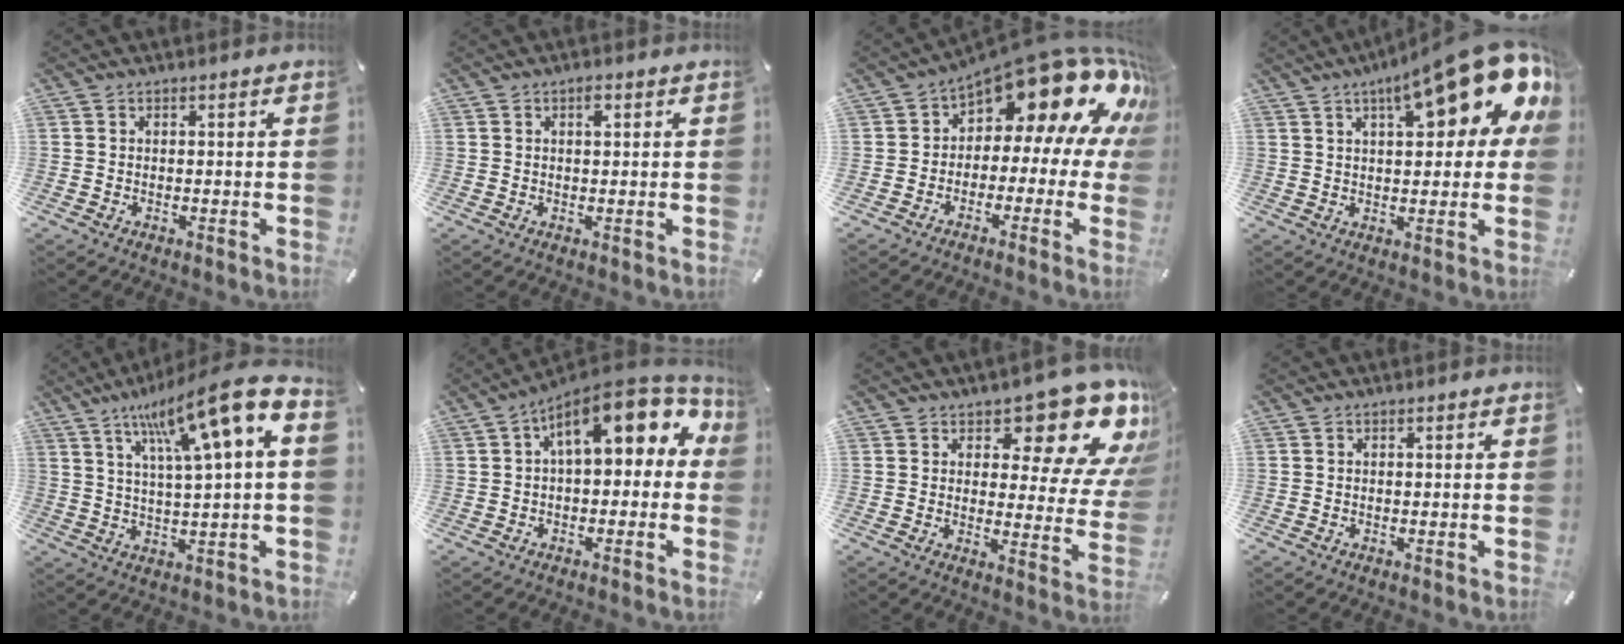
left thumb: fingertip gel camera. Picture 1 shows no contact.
{"total": 1.6, "force": [0.6, 0.7, 1.3], "torque": [-0.019, 0.002, 0.007]}
{"total": 19.4, "force": [10.2, 8.9, 13.9], "torque": [-0.196, -0.078, 0.170]}
{"total": 20.8, "force": [10.3, 6.6, 16.8], "torque": [-0.234, -0.054, 0.163]}
{"total": 14.8, "force": [7.7, 1.3, 12.5], "torque": [-0.224, -0.037, 0.119]}
{"total": 14.6, "force": [5.8, 7.0, 11.4], "torque": [-0.165, -0.036, 0.099]}
{"total": 16.1, "force": [10.4, 7.0, 10.1], "torque": [-0.117, -0.082, 0.169]}
{"total": 0.0}